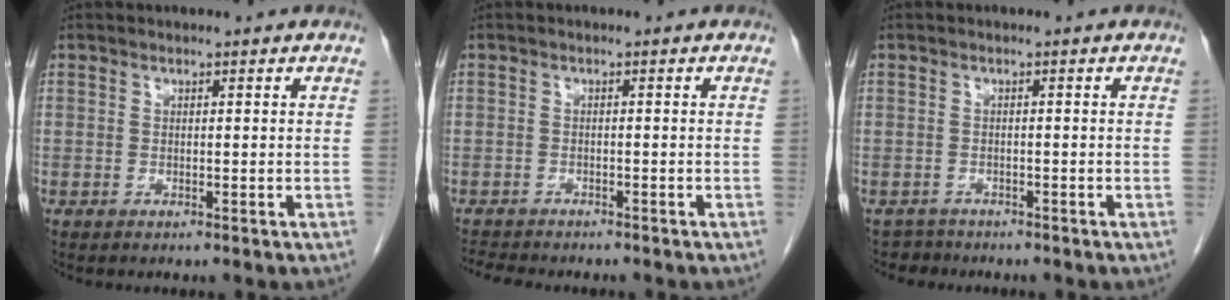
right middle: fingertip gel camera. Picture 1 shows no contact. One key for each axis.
{"total": 4.7, "fx": -4.3, "fy": 1.0, "fz": 1.5, "tx": -0.026, "ty": -0.009, "tz": -0.067}
{"total": 1.9, "fx": -1.6, "fy": 0.7, "fz": -0.7, "tx": 0.008, "ty": -0.001, "tz": -0.028}